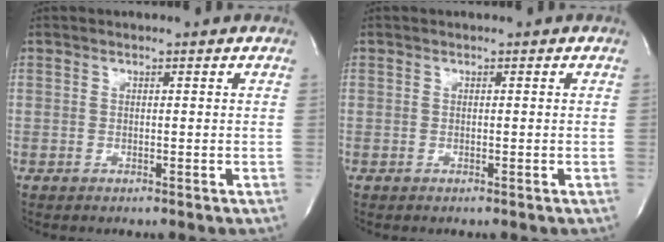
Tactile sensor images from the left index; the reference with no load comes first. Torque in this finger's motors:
{"motor_torque": [-0.02, 0.02, 0.00, 0.00]}